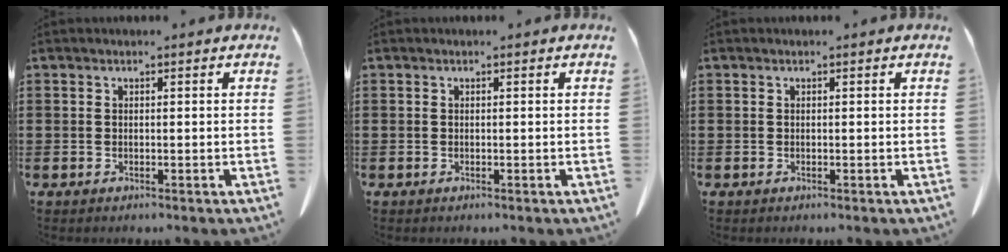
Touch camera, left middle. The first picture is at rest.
{"total": 0.0}
{"total": 0.0}